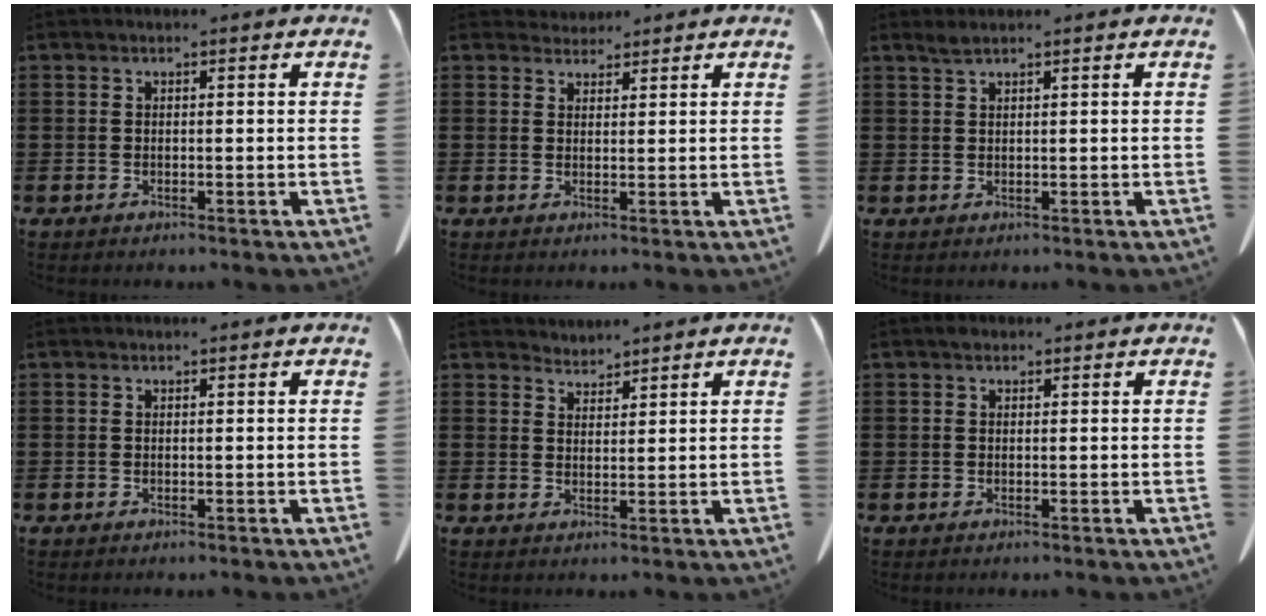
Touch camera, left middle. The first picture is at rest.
{"total": 2.1, "force": [2.0, 0.7, 0.1], "torque": [-0.007, 0.003, 0.038]}
{"total": 1.3, "force": [1.0, 0.0, 0.8], "torque": [-0.017, 0.000, 0.019]}
{"total": 0.0}
{"total": 2.4, "force": [2.3, 0.1, -0.5], "torque": [0.003, -0.006, 0.045]}
{"total": 0.7, "force": [0.3, 0.5, 0.3], "torque": [-0.008, 0.004, 0.006]}